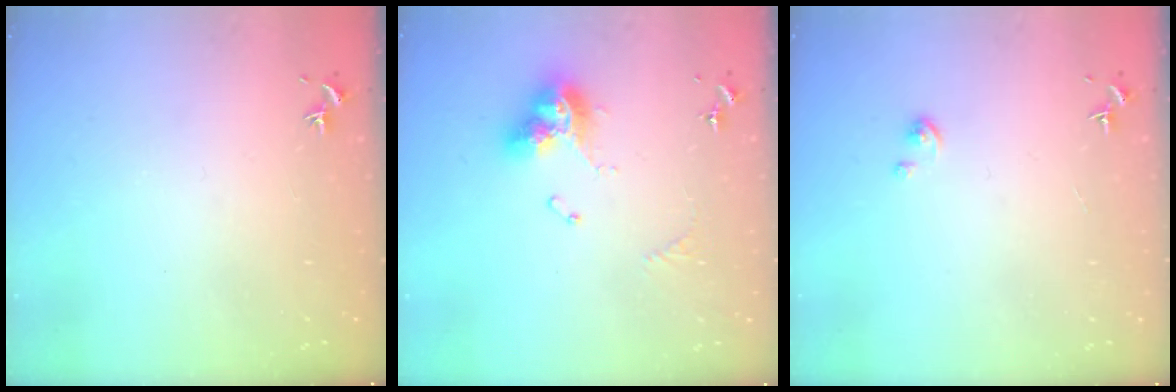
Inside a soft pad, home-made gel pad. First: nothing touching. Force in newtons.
{"total": 12.6, "press": 12.6, "slide": 1.1}
{"total": 2.1, "press": 2.1, "slide": 0.2}